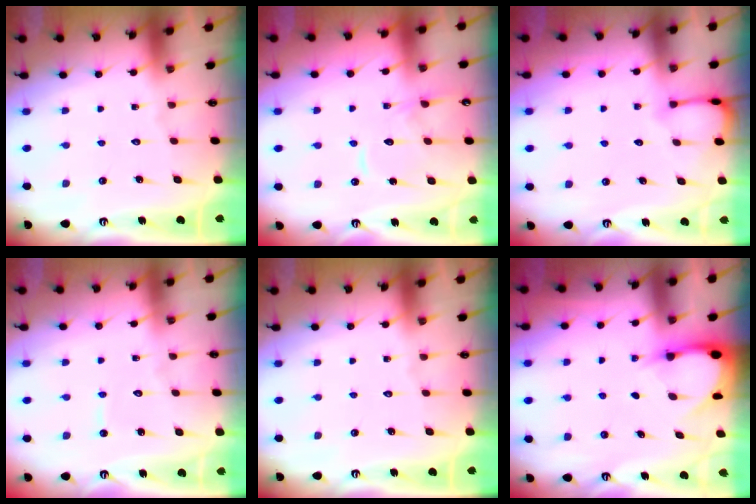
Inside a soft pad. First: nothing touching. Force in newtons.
{"total": 12.2, "press": 12.1, "slide": 1.1}
{"total": 3.0, "press": 3.0, "slide": 0.3}
{"total": 4.2, "press": 4.2, "slide": 0.3}
{"total": 0.0}
{"total": 3.2, "press": 3.2, "slide": 0.3}